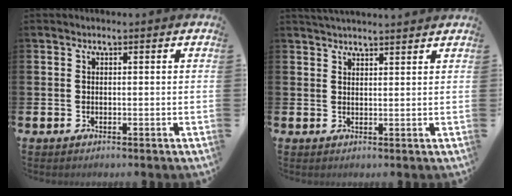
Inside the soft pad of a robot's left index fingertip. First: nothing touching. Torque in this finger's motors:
{"motor_torque": [0.98, -1.04, 0.27, 0.13]}